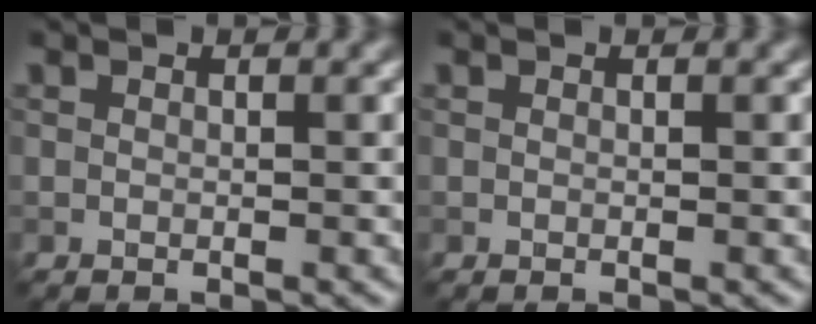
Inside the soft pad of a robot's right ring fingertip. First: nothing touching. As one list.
[{"total": 0.0}]